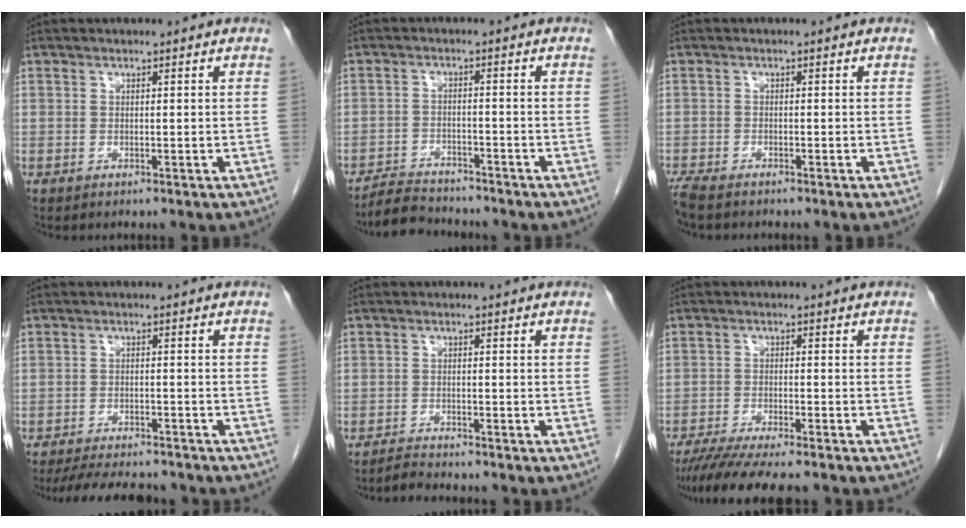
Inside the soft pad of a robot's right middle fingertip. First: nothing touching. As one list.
[{"total": 5.5, "force": [-5.3, 1.1, 0.7], "torque": [-0.014, -0.013, -0.094]}, {"total": 3.5, "force": [-3.0, 0.7, 1.6], "torque": [-0.034, -0.010, -0.053]}, {"total": 10.7, "force": [-9.7, 2.3, 4.0], "torque": [-0.065, -0.006, -0.134]}, {"total": 2.1, "force": [-2.1, -0.3, 0.0], "torque": [-0.004, -0.012, -0.039]}, {"total": 10.3, "force": [-8.7, 0.8, 5.4], "torque": [-0.079, -0.021, -0.136]}]